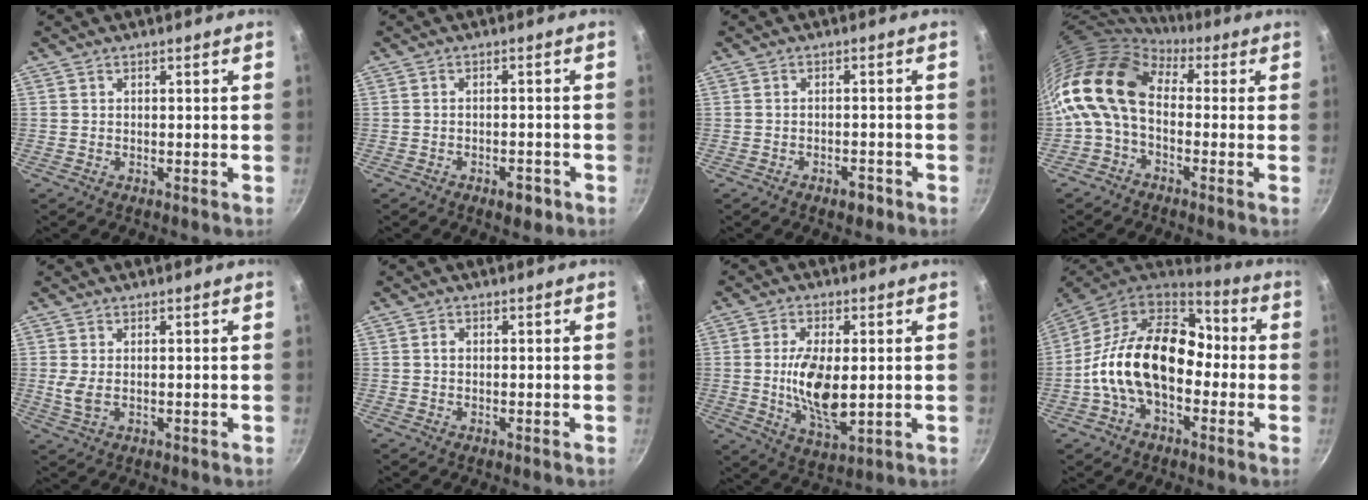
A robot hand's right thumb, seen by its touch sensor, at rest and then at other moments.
{"total": 3.6, "force": [-2.0, 1.8, 2.4], "torque": [-0.028, 0.016, -0.023]}
{"total": 2.8, "force": [-1.8, 1.4, 1.7], "torque": [-0.020, 0.018, -0.021]}
{"total": 13.5, "force": [0.2, 9.0, 10.0], "torque": [-0.182, 0.027, -0.019]}
{"total": 3.2, "force": [0.3, 1.7, 2.7], "torque": [-0.056, -0.003, 0.011]}
{"total": 1.2, "force": [0.1, 0.9, 0.7], "torque": [-0.012, 0.004, 0.001]}
{"total": 11.8, "force": [0.1, 5.5, 10.5], "torque": [-0.192, -0.011, 0.007]}
{"total": 20.1, "force": [-2.1, 13.1, 15.1], "torque": [-0.227, 0.047, -0.054]}